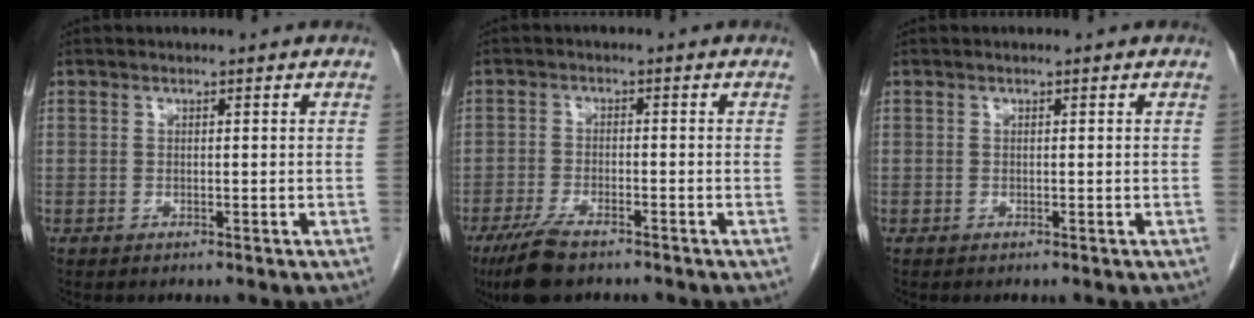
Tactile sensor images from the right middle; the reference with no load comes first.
{"total": 6.6, "force": [-5.0, 1.5, 4.1], "torque": [-0.083, -0.015, -0.086]}
{"total": 0.0}